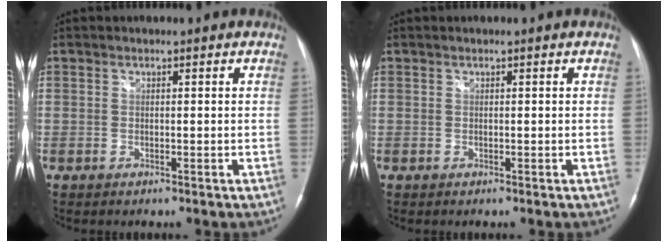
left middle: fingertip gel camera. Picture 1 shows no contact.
{"total": 0.0}